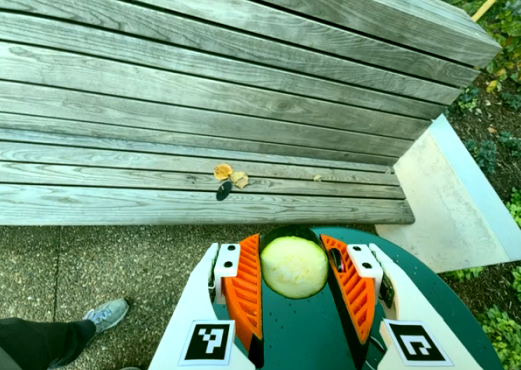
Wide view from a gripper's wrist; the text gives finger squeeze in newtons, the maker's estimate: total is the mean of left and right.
{"total": 9.7, "left": 9.3, "right": 10.0}